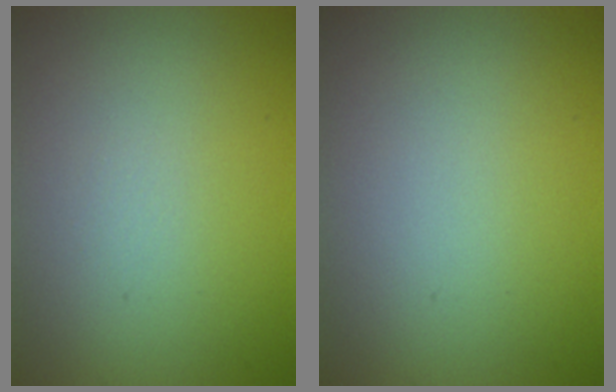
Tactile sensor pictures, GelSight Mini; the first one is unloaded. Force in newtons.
{"total": 0.0}